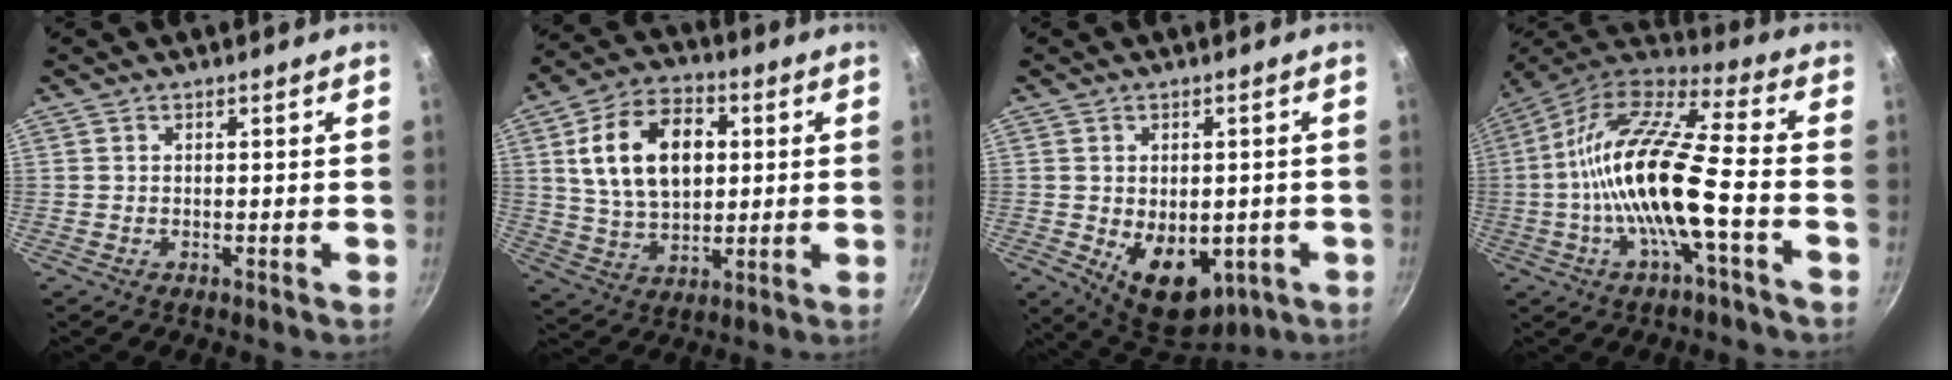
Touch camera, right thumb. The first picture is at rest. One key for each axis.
{"total": 17.1, "fx": 3.6, "fy": 11.3, "fz": 12.4, "tx": -0.187, "ty": 0.002, "tz": 0.062}
{"total": 12.2, "fx": -2.8, "fy": 8.0, "fz": 8.8, "tx": -0.094, "ty": -0.014, "tz": -0.017}
{"total": 19.5, "fx": -3.9, "fy": 5.2, "fz": 18.4, "tx": -0.342, "ty": 0.039, "tz": -0.089}